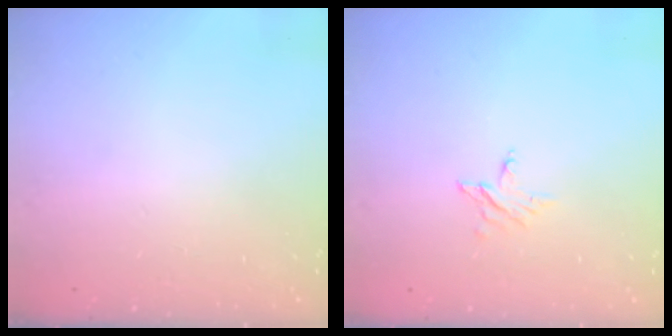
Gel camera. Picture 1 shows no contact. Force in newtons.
{"total": 2.8, "press": 2.8, "slide": 0.1}